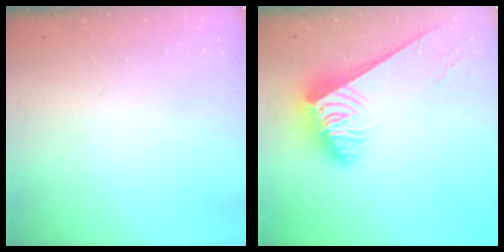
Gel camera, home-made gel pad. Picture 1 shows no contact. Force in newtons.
{"total": 5.2, "press": 5.2, "slide": 0.6}